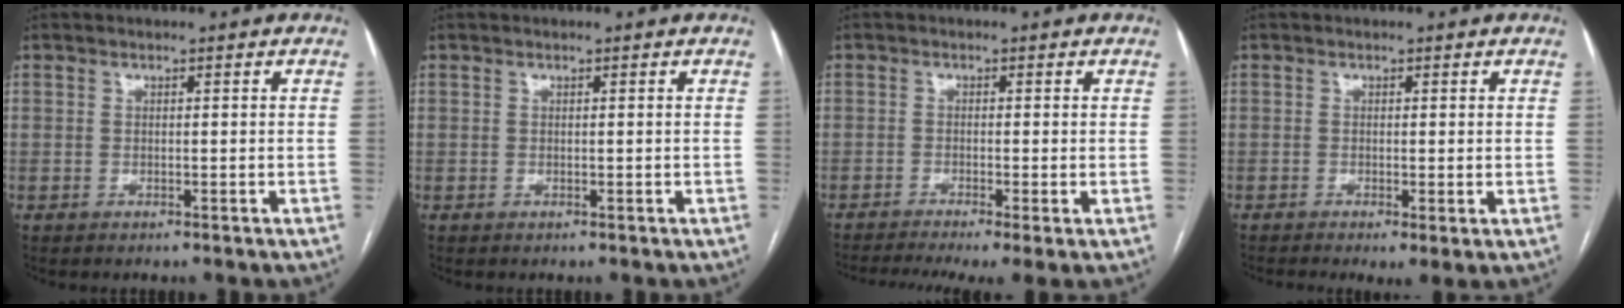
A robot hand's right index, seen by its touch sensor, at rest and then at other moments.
{"total": 0.0}
{"total": 8.7, "force": [-6.0, 1.0, 6.2], "torque": [-0.102, -0.011, -0.099]}
{"total": 3.0, "force": [-1.0, 0.8, 2.6], "torque": [-0.041, -0.010, -0.016]}